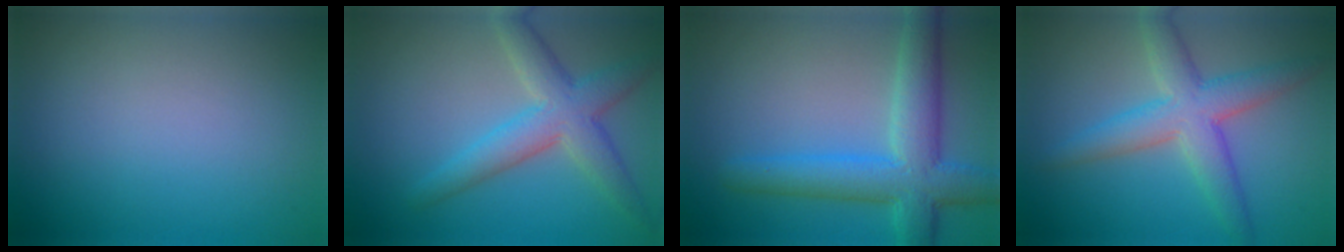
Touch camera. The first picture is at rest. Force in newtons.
{"total": 5.1, "press": 5.1, "slide": 0.3}
{"total": 6.8, "press": 6.8, "slide": 0.2}
{"total": 5.4, "press": 5.4, "slide": 0.2}